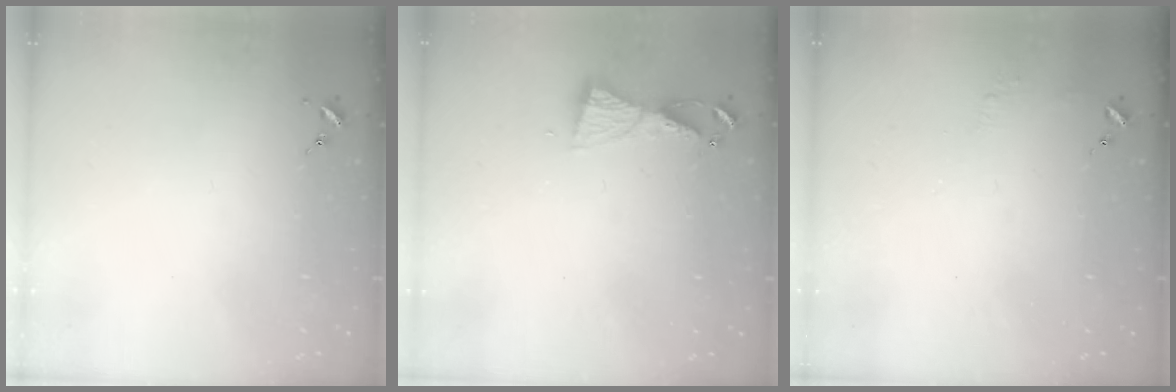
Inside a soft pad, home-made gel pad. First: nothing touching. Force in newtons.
{"total": 5.4, "press": 5.4, "slide": 0.5}
{"total": 4.8, "press": 4.8, "slide": 0.4}